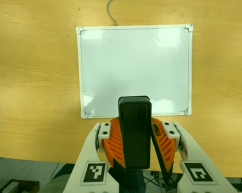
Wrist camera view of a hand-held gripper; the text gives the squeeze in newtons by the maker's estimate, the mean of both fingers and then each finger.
{"total": 9.1, "left": 9.2, "right": 9.0}